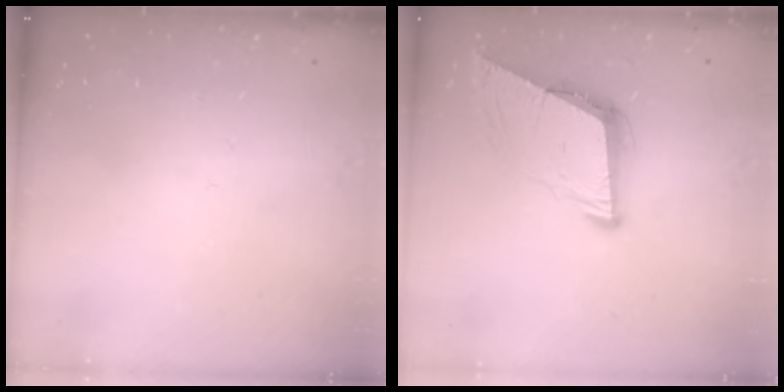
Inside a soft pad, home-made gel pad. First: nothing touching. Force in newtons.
{"total": 8.6, "press": 7.7, "slide": 3.8}